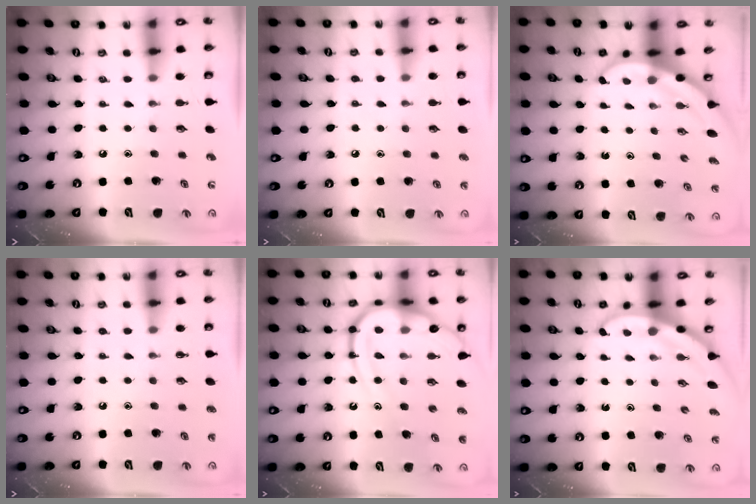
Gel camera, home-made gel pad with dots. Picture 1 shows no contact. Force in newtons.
{"total": 3.1, "press": 3.1, "slide": 0.3}
{"total": 3.7, "press": 3.7, "slide": 0.2}
{"total": 0.9, "press": 0.9, "slide": 0.0}
{"total": 16.1, "press": 16.0, "slide": 1.5}
{"total": 3.0, "press": 3.0, "slide": 0.1}